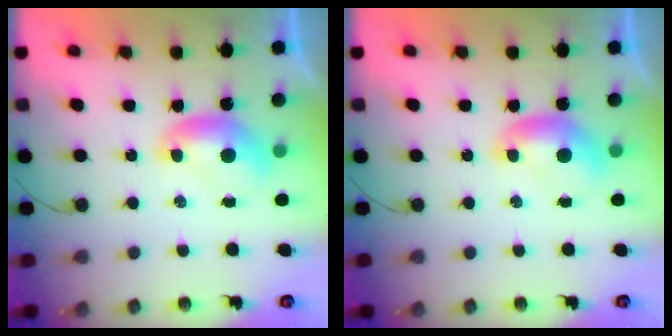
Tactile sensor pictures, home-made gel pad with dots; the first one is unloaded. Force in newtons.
{"total": 0.0}